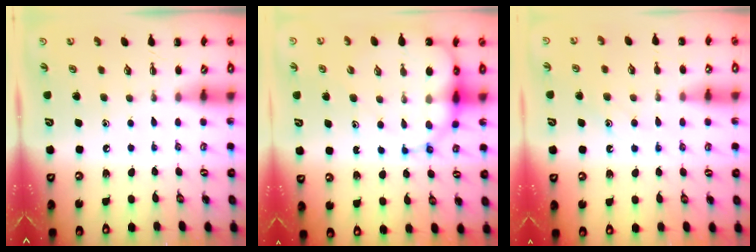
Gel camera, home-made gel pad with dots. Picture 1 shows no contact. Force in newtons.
{"total": 12.8, "press": 12.3, "slide": 3.5}
{"total": 10.6, "press": 10.5, "slide": 1.2}